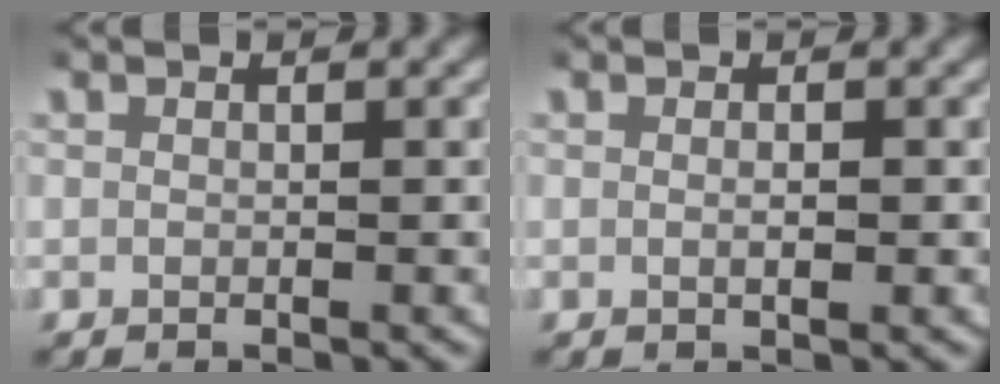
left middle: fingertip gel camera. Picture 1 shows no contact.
{"total": 0.7, "force": [0.0, 0.2, 0.7], "torque": [-0.013, -0.002, -0.001]}